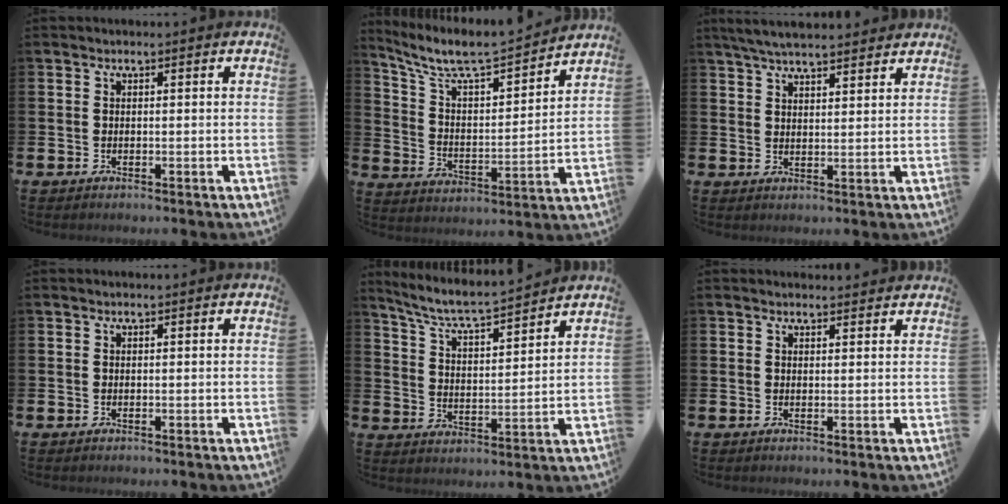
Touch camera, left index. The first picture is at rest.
{"total": 8.3, "force": [7.7, 1.3, 2.9], "torque": [-0.093, -0.058, 0.130]}
{"total": 4.8, "force": [4.6, 0.7, 1.2], "torque": [-0.034, -0.014, 0.085]}
{"total": 0.0}
{"total": 6.5, "force": [6.2, 0.1, 2.0], "torque": [-0.066, -0.046, 0.104]}
{"total": 1.7, "force": [1.7, 0.2, -0.1], "torque": [0.011, -0.009, 0.028]}